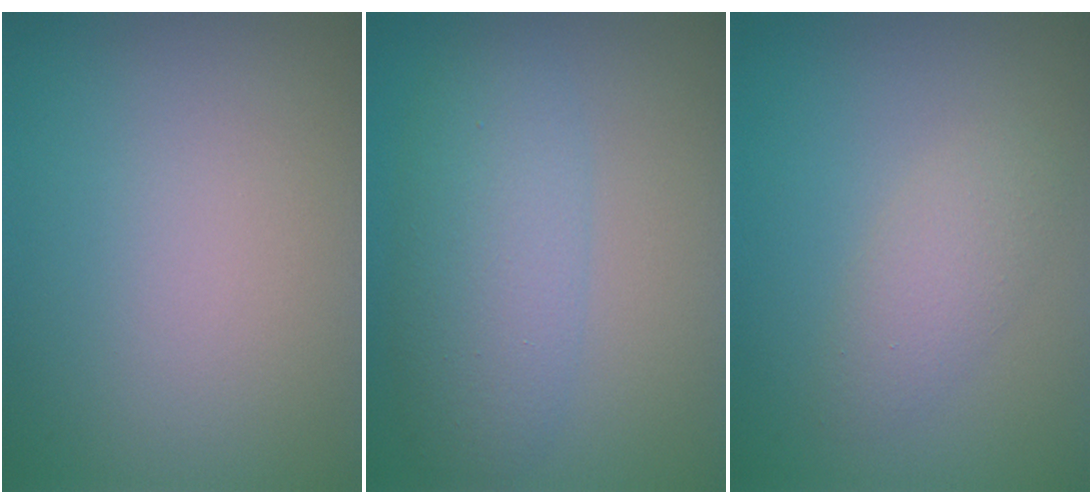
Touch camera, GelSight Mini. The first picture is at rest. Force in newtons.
{"total": 3.4, "press": 3.4, "slide": 0.2}
{"total": 2.3, "press": 2.3, "slide": 0.1}